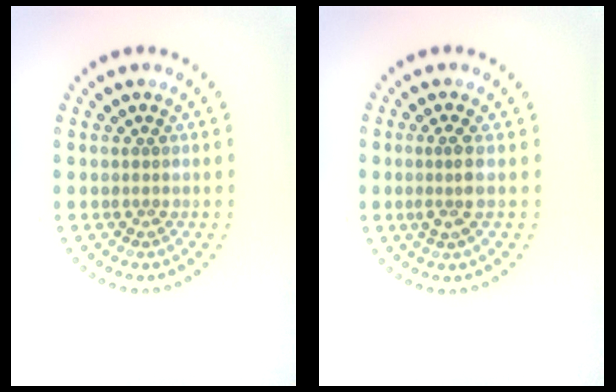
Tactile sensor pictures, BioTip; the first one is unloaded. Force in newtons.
{"total": 1.9, "press": 1.4, "slide": 1.3}